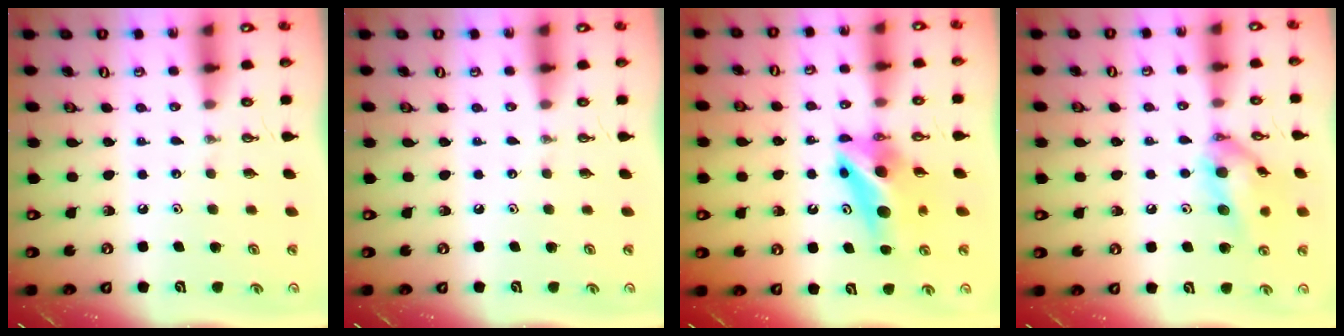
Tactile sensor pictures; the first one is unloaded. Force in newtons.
{"total": 0.0}
{"total": 9.3, "press": 9.3, "slide": 1.1}
{"total": 13.6, "press": 13.6, "slide": 1.0}